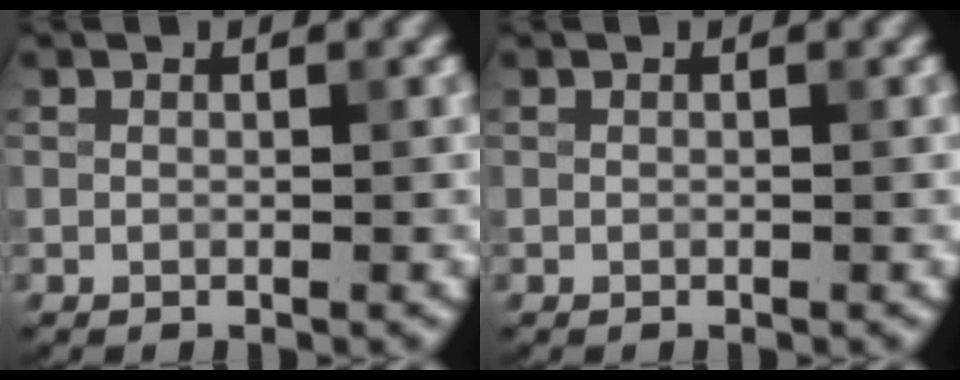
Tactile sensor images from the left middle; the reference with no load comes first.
{"total": 0.0}